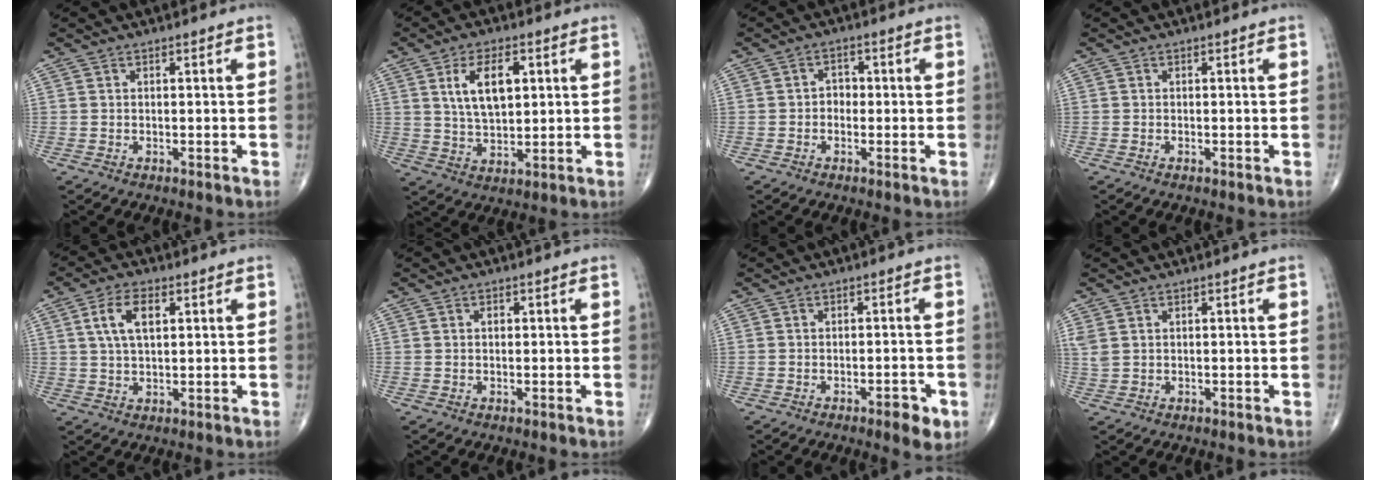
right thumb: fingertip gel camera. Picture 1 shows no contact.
{"total": 9.7, "force": [2.9, 5.0, 7.8], "torque": [-0.128, -0.008, 0.056]}
{"total": 2.5, "force": [-0.4, 2.0, 1.3], "torque": [-0.002, 0.011, -0.014]}
{"total": 0.0}
{"total": 7.0, "force": [2.2, 3.5, 5.7], "torque": [-0.108, 0.002, 0.043]}
{"total": 0.9, "force": [0.2, 0.6, 0.7], "torque": [-0.009, 0.002, 0.002]}
{"total": 4.4, "force": [-2.2, 1.5, 3.5], "torque": [-0.039, 0.006, -0.027]}
{"total": 2.0, "force": [0.9, 1.1, 1.3], "torque": [-0.040, 0.006, 0.026]}